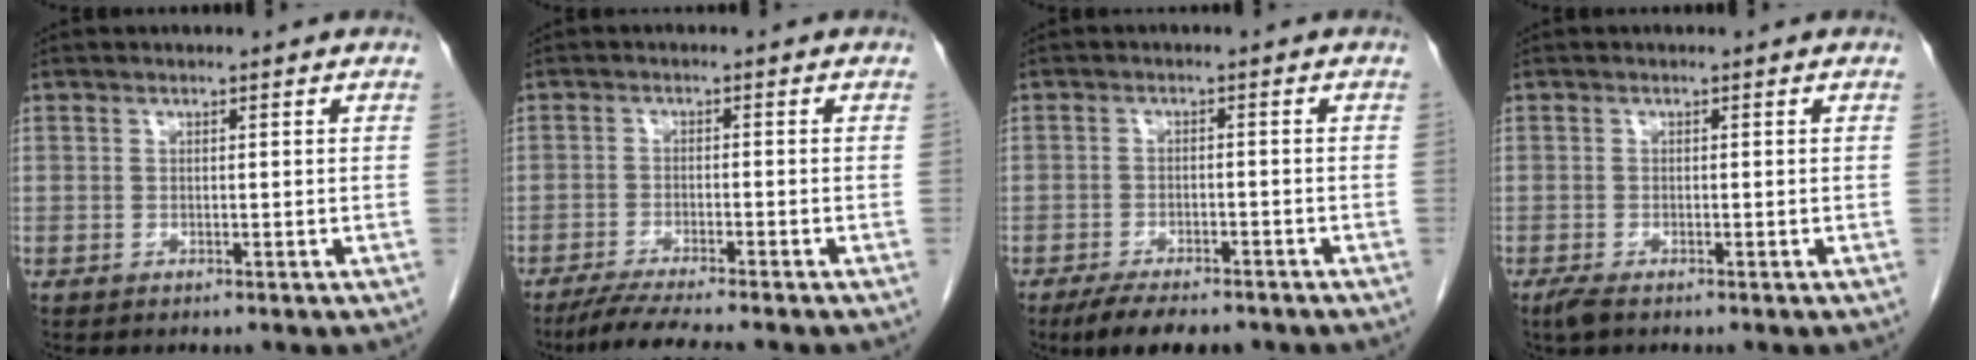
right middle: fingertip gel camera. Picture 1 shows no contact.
{"total": 7.1, "force": [-6.1, -0.4, 3.7], "torque": [-0.056, -0.021, -0.101]}
{"total": 7.7, "force": [-6.1, 2.5, 3.9], "torque": [-0.057, -0.007, -0.093]}
{"total": 1.8, "force": [-1.3, 0.4, 1.2], "torque": [-0.031, -0.007, -0.025]}